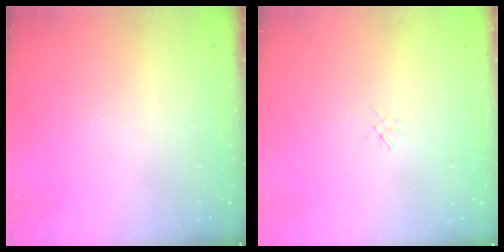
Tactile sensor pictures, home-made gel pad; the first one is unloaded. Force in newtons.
{"total": 1.0, "press": 0.9, "slide": 0.4}